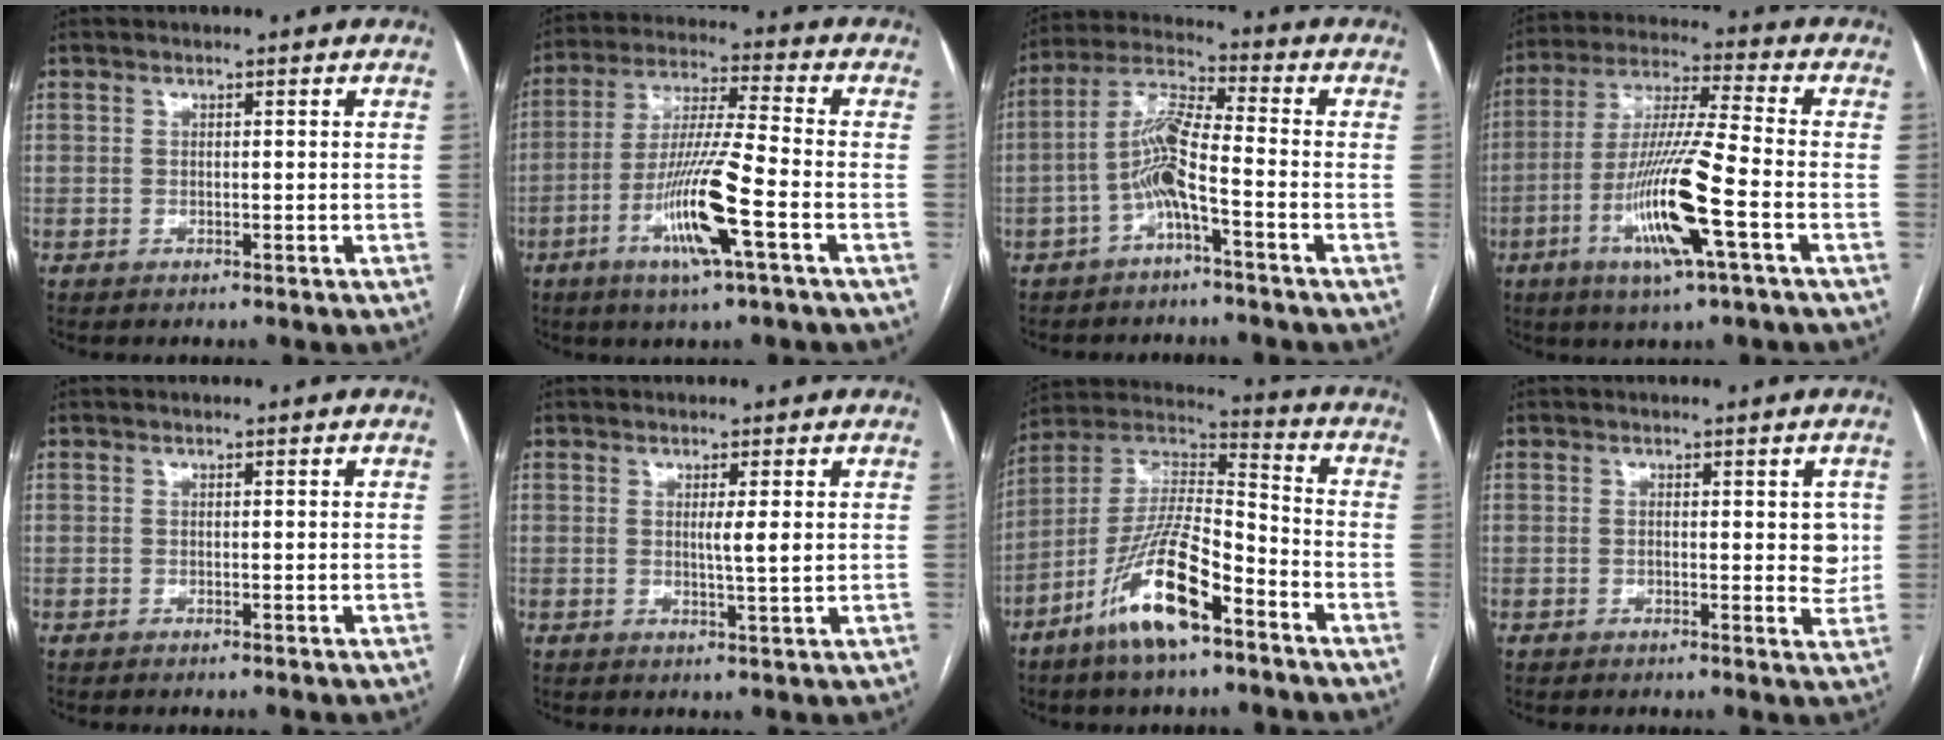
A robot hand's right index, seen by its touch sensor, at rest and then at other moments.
{"total": 12.8, "force": [-4.9, 0.0, 11.8], "torque": [-0.232, -0.010, -0.093]}
{"total": 7.7, "force": [-2.8, 0.8, 7.1], "torque": [-0.148, 0.023, -0.057]}
{"total": 14.5, "force": [-5.1, 0.1, 13.6], "torque": [-0.271, -0.012, -0.096]}
{"total": 0.0}
{"total": 2.7, "force": [0.5, -0.2, 2.7], "torque": [-0.047, -0.005, 0.007]}
{"total": 15.5, "force": [-8.6, 3.1, 12.6], "torque": [-0.249, -0.006, -0.157]}
{"total": 3.8, "force": [0.4, 1.7, 3.4], "torque": [-0.035, 0.000, 0.003]}